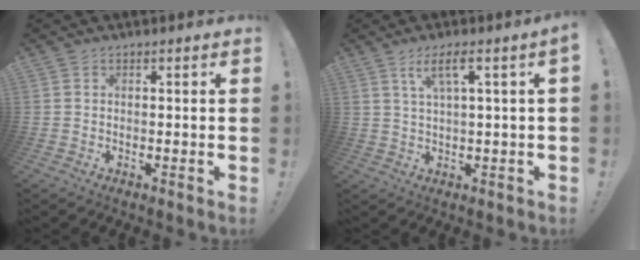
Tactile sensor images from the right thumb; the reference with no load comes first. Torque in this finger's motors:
{"motor_torque": [0.01, 0.01, 0.06, 0.05, 0.21]}